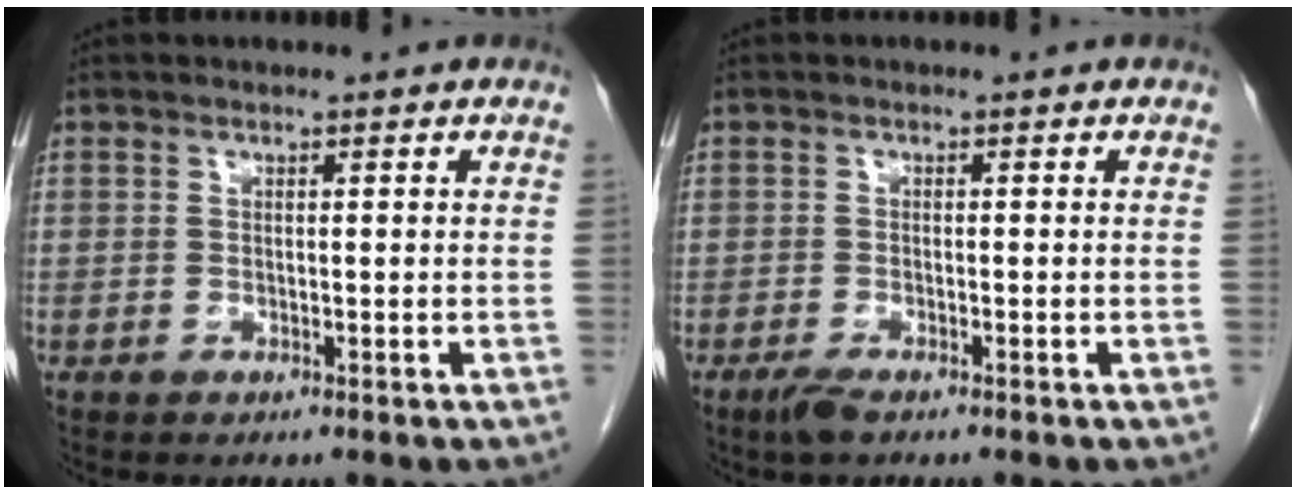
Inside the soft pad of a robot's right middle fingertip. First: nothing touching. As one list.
[{"total": 2.0, "force": [-1.4, 0.3, 1.4], "torque": [-0.029, -0.006, -0.023]}]